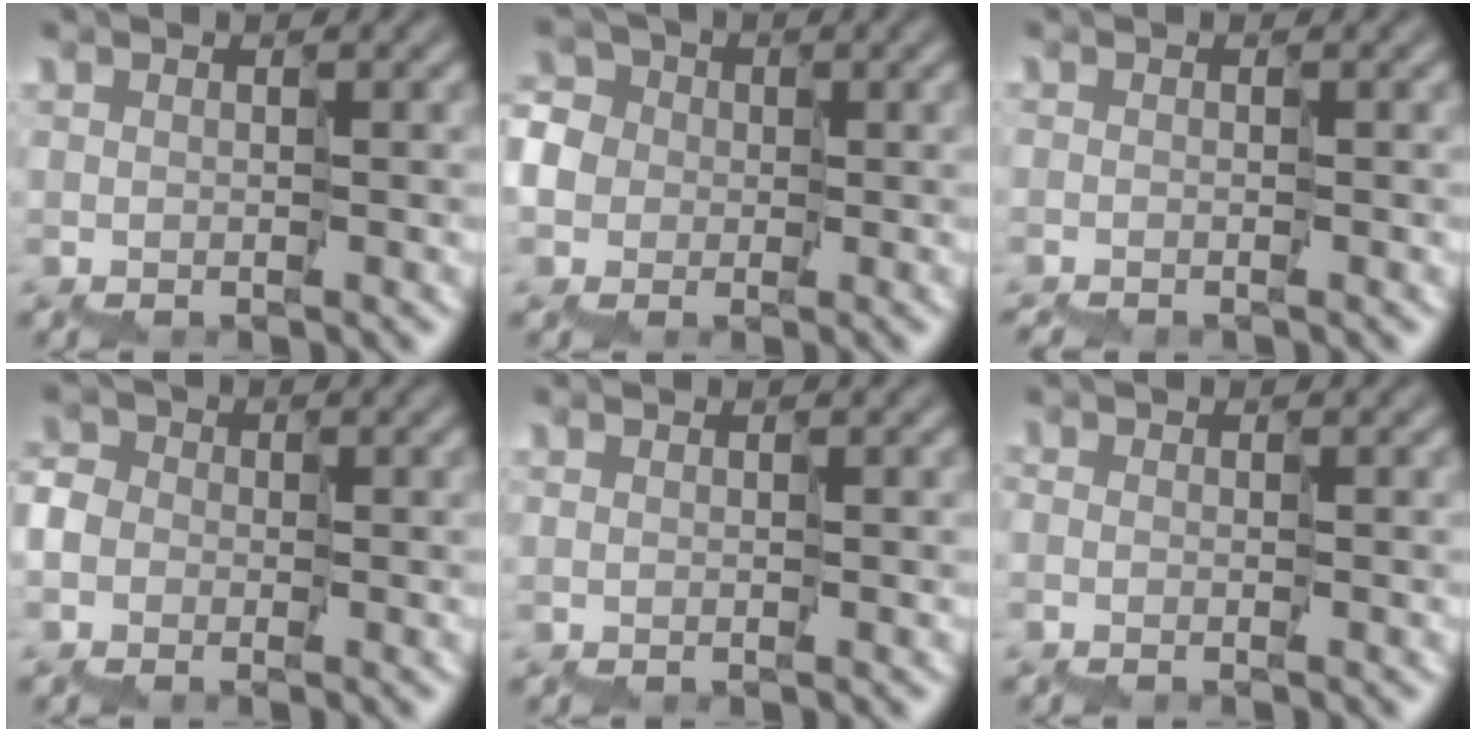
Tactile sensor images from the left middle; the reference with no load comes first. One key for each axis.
{"total": 6.8, "fx": 1.0, "fy": 6.1, "fz": 2.8, "tx": -0.055, "ty": 0.033, "tz": -0.027}
{"total": 1.0, "fx": -1.0, "fy": 0.0, "fz": 0.2, "tx": 0.002, "ty": -0.005, "tz": -0.024}
{"total": 3.9, "fx": -1.4, "fy": 3.3, "fz": 1.3, "tx": -0.001, "ty": 0.014, "tz": -0.036}
{"total": 0.0}
{"total": 0.7, "fx": -0.6, "fy": 0.2, "fz": 0.2, "tx": 0.005, "ty": -0.003, "tz": -0.017}